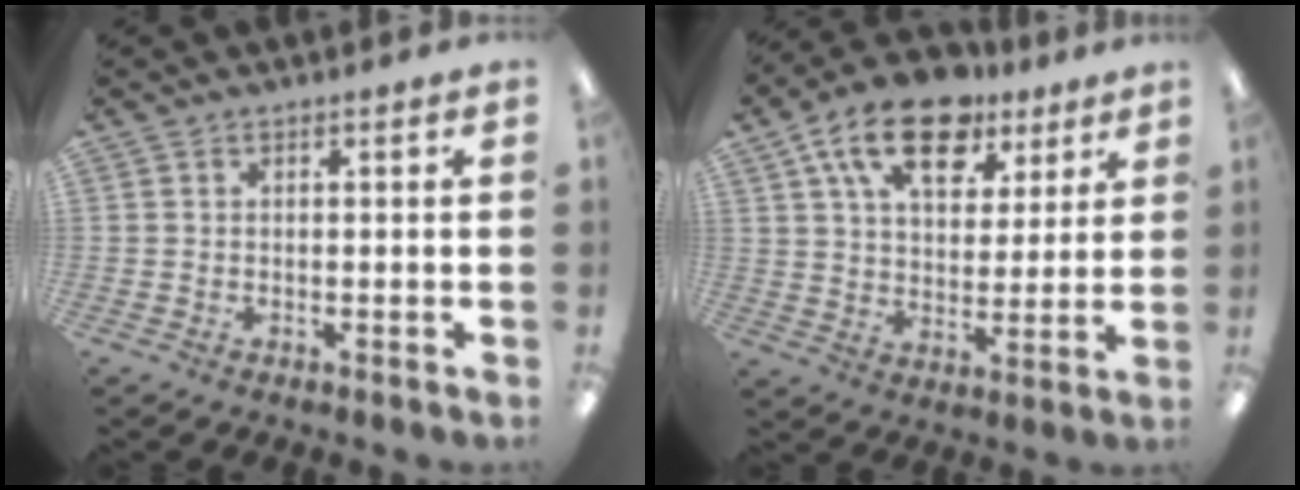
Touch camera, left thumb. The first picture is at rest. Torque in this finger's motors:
{"motor_torque": [0.31, 0.78, 1.58, -1.19, 0.42]}